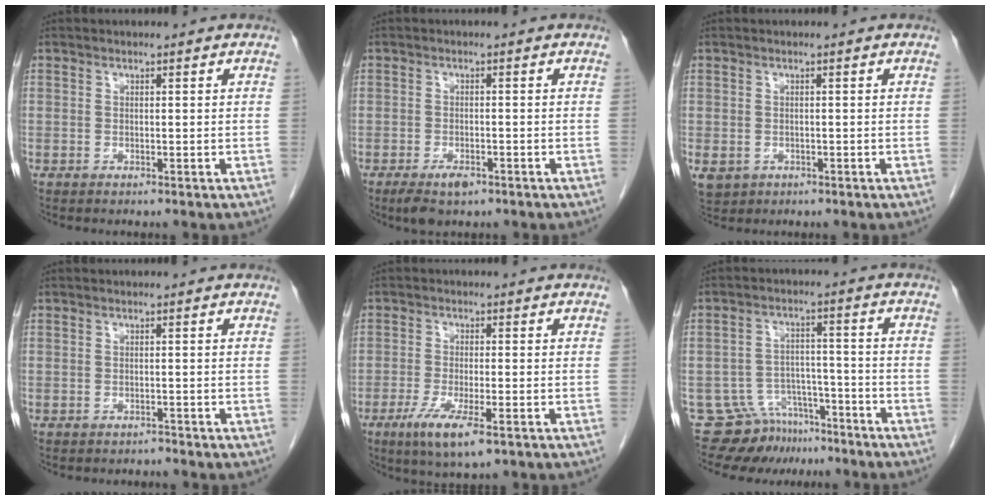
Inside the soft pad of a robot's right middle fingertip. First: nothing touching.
{"total": 4.0, "force": [-2.5, 1.7, 2.7], "torque": [-0.051, -0.004, -0.036]}
{"total": 6.0, "force": [-2.6, 5.0, 2.1], "torque": [-0.060, -0.007, -0.034]}
{"total": 0.9, "force": [-0.8, 0.2, -0.3], "torque": [0.003, -0.004, -0.013]}
{"total": 7.0, "force": [-3.7, 1.2, 5.8], "torque": [-0.111, -0.019, -0.059]}
{"total": 9.0, "force": [-7.9, 4.3, 0.0], "torque": [0.006, 0.034, -0.124]}